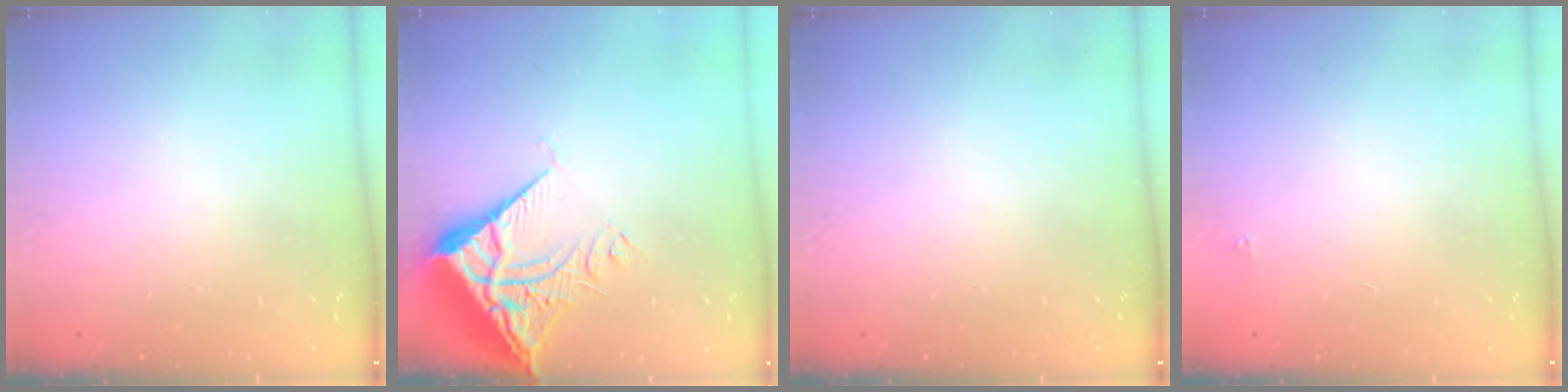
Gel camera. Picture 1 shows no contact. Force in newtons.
{"total": 7.5, "press": 7.4, "slide": 1.0}
{"total": 0.0}
{"total": 1.8, "press": 1.7, "slide": 0.1}